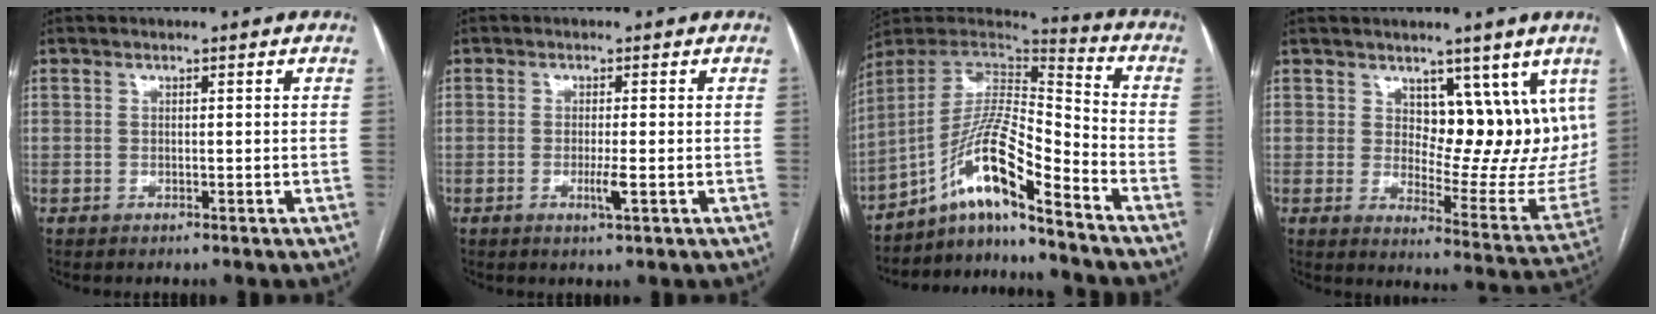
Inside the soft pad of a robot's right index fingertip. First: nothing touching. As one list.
[{"total": 2.5, "force": [-0.7, -0.1, 2.4], "torque": [-0.045, -0.006, -0.012]}, {"total": 13.7, "force": [-9.4, 0.9, 9.9], "torque": [-0.183, 0.021, -0.167]}, {"total": 12.5, "force": [6.6, 6.2, 8.6], "torque": [-0.095, -0.013, 0.102]}]